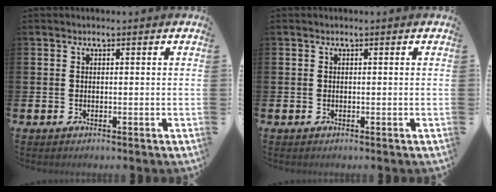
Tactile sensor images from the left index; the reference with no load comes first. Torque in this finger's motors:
{"motor_torque": [0.00, 0.00, 0.00, 0.00]}